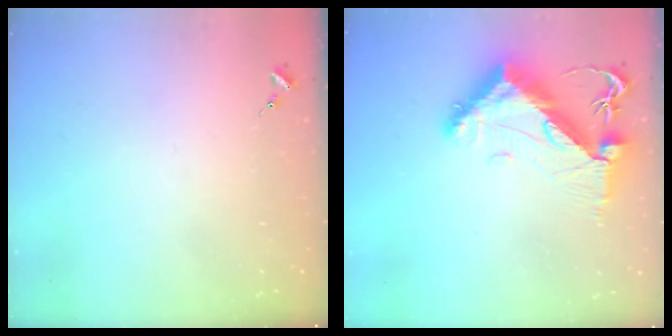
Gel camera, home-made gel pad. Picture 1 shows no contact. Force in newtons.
{"total": 11.4, "press": 11.4, "slide": 1.2}